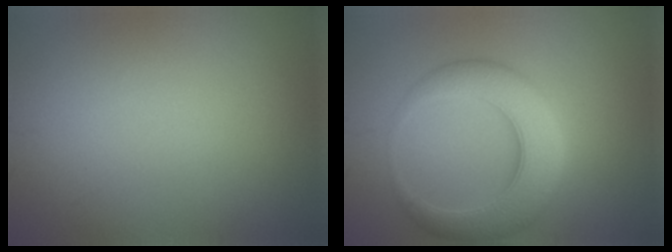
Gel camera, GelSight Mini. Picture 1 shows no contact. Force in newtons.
{"total": 6.6, "press": 6.6, "slide": 0.2}